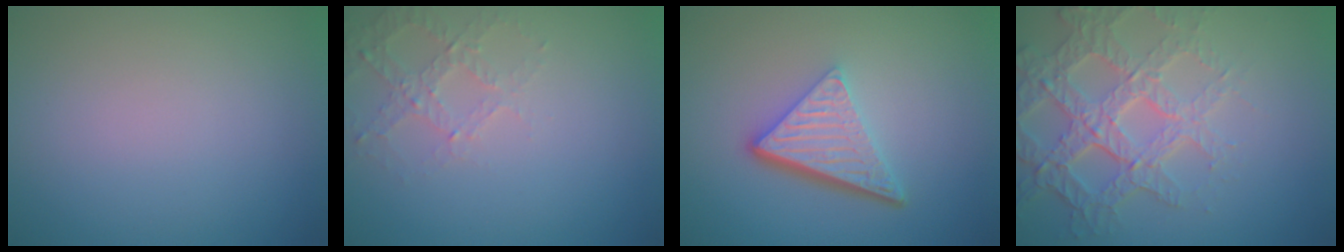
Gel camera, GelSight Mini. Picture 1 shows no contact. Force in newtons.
{"total": 2.6, "press": 2.5, "slide": 0.8}
{"total": 5.4, "press": 3.6, "slide": 4.0}
{"total": 6.7, "press": 5.2, "slide": 4.2}